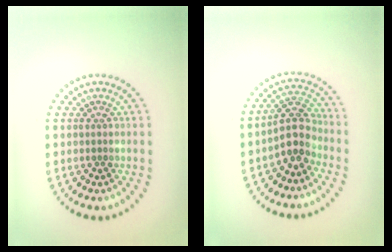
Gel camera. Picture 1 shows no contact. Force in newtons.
{"total": 3.4, "press": 3.0, "slide": 1.6}